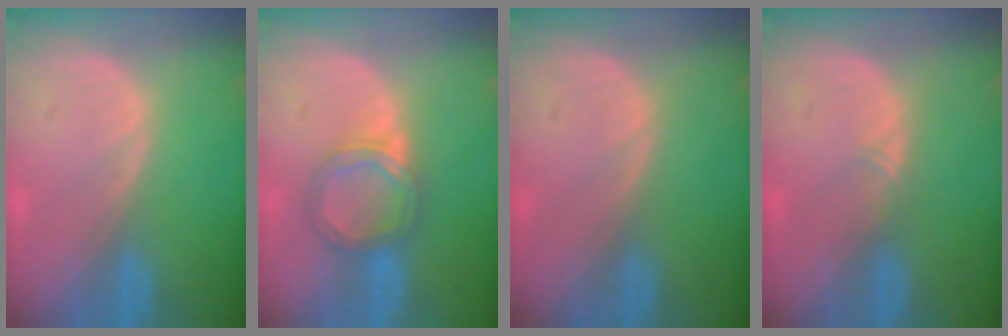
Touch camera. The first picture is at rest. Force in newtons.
{"total": 5.3, "press": 5.0, "slide": 1.9}
{"total": 0.0}
{"total": 0.8, "press": 0.7, "slide": 0.4}